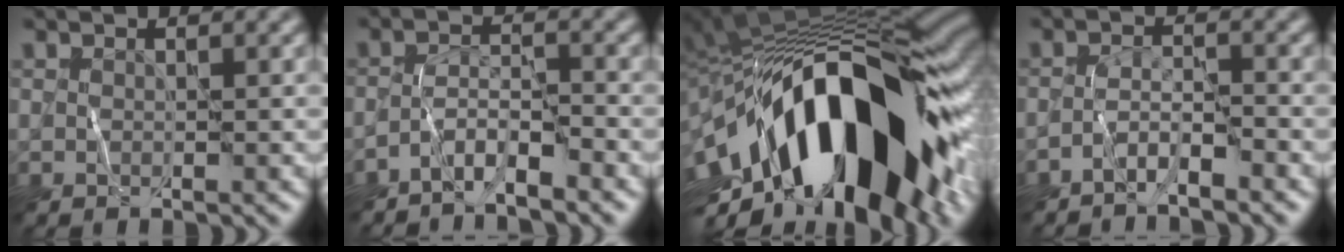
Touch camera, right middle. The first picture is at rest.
{"total": 2.7, "force": [-2.5, 0.2, 1.2], "torque": [-0.024, 0.006, -0.055]}
{"total": 18.3, "force": [-4.3, 8.4, 15.7], "torque": [-0.251, 0.015, -0.075]}
{"total": 2.1, "force": [-1.9, 0.0, 1.0], "torque": [-0.020, 0.007, -0.040]}